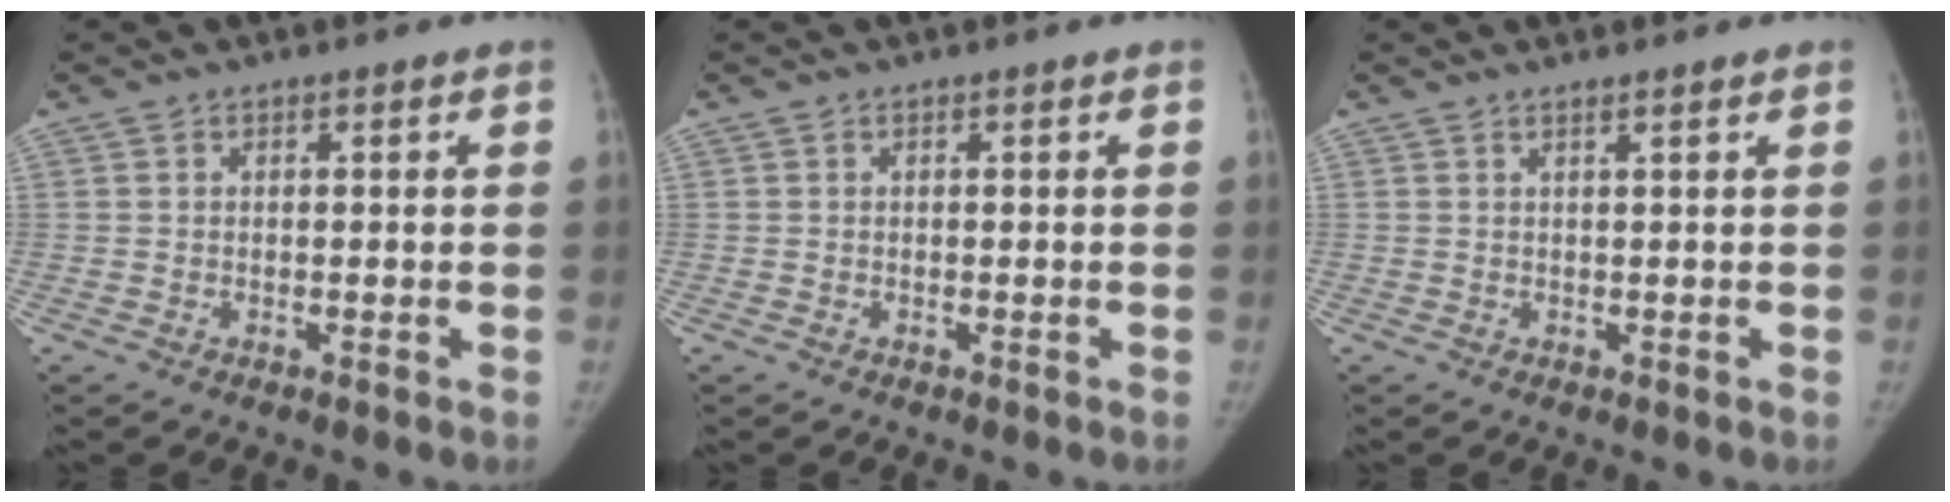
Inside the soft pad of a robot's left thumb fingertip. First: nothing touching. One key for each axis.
{"total": 0.0}
{"total": 0.8, "fx": 0.5, "fy": -0.2, "fz": 0.5, "tx": -0.019, "ty": -0.006, "tz": 0.014}